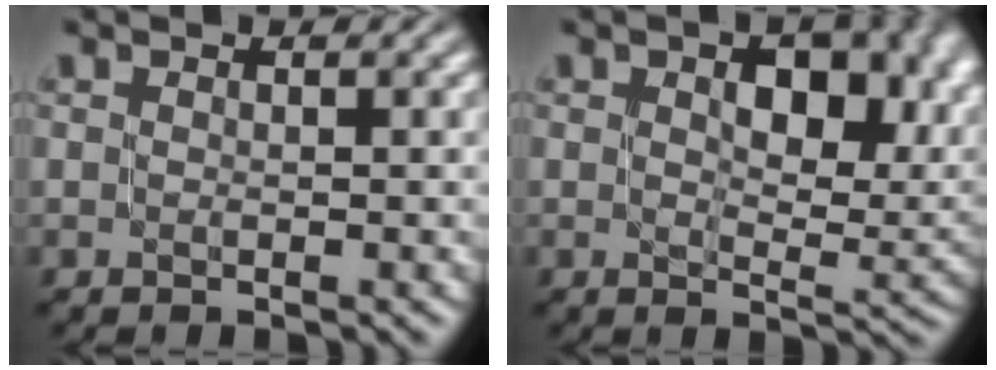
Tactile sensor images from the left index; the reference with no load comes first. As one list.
[{"total": 10.2, "force": [2.8, 6.0, 7.8], "torque": [-0.086, -0.001, 0.043]}]